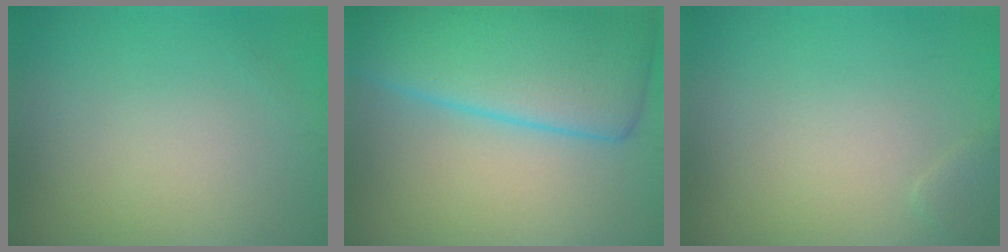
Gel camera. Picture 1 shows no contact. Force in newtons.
{"total": 11.0, "press": 10.9, "slide": 0.4}
{"total": 0.8, "press": 0.8, "slide": 0.0}